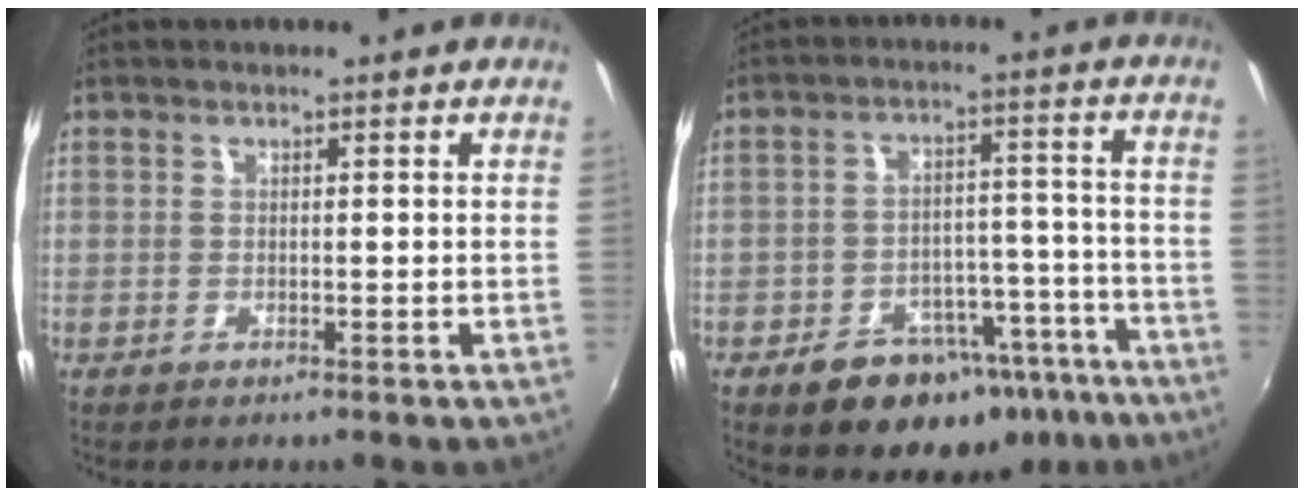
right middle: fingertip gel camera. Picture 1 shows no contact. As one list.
[{"total": 17.7, "force": [-11.6, 10.5, 8.2], "torque": [-0.144, 0.035, -0.134]}]